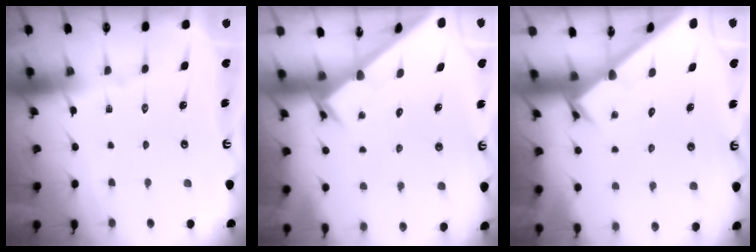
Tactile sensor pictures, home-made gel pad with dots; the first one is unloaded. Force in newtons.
{"total": 2.5, "press": 2.5, "slide": 0.2}
{"total": 2.6, "press": 2.6, "slide": 0.3}